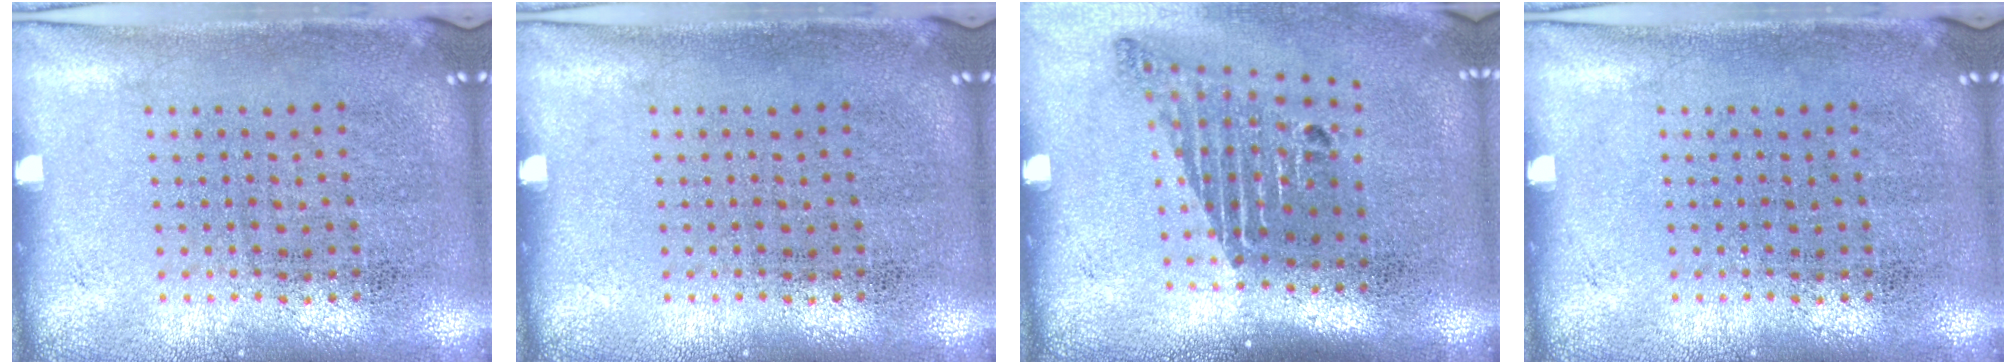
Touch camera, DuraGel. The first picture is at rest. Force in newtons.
{"total": 0.0}
{"total": 1.8, "press": 1.2, "slide": 1.3}
{"total": 0.0}